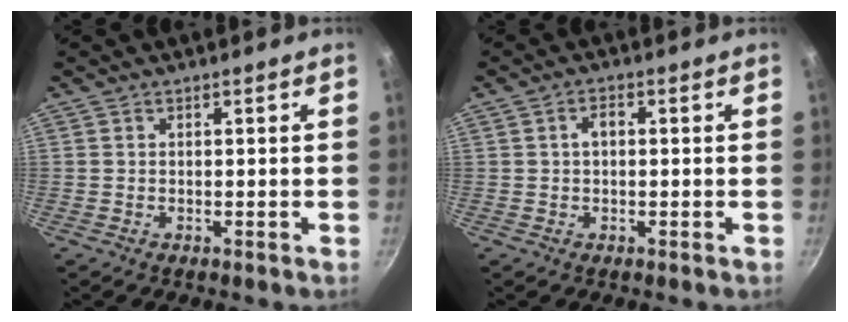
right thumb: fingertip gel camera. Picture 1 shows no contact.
{"total": 2.3, "force": [0.2, 1.4, 1.8], "torque": [-0.027, 0.010, 0.002]}